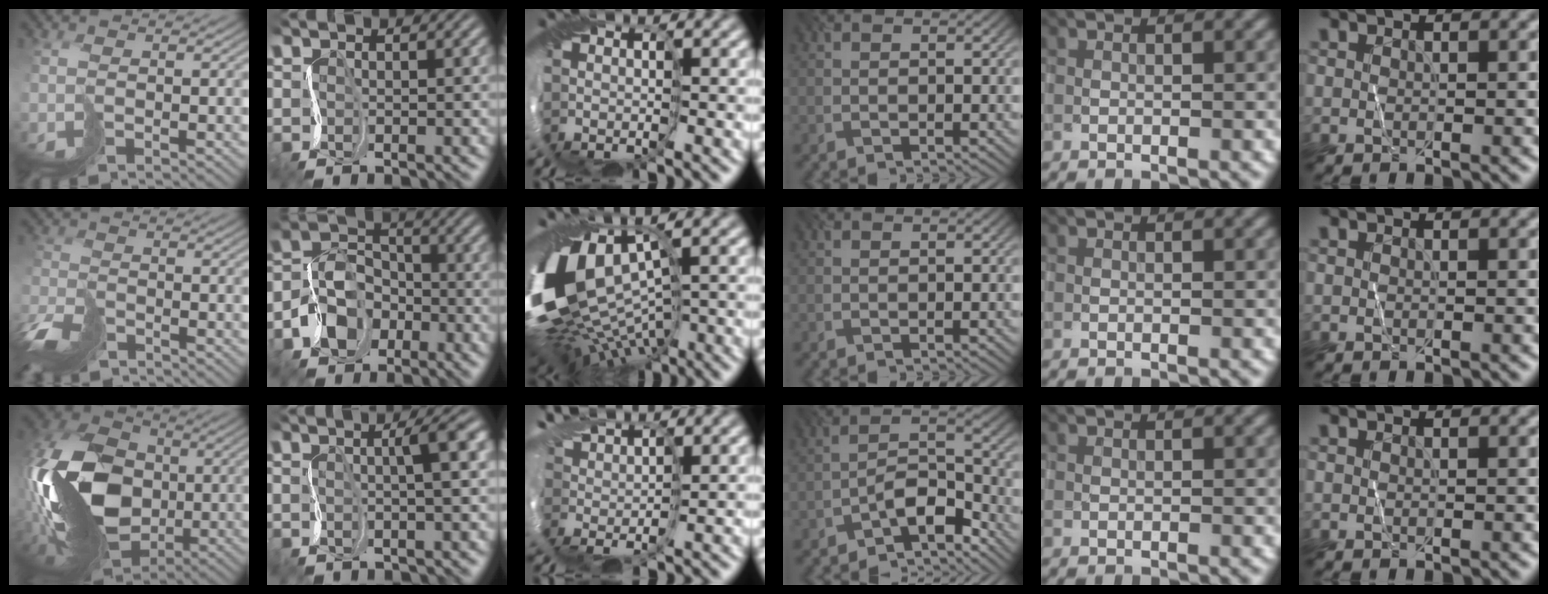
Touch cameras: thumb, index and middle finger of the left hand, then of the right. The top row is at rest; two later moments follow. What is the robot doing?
{"motion": "cut", "object": "receipt paper"}